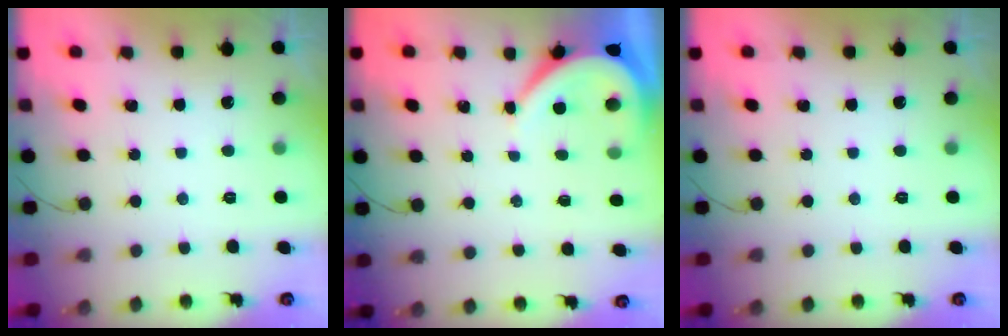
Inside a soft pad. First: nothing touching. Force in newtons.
{"total": 5.1, "press": 5.0, "slide": 0.6}
{"total": 0.0}